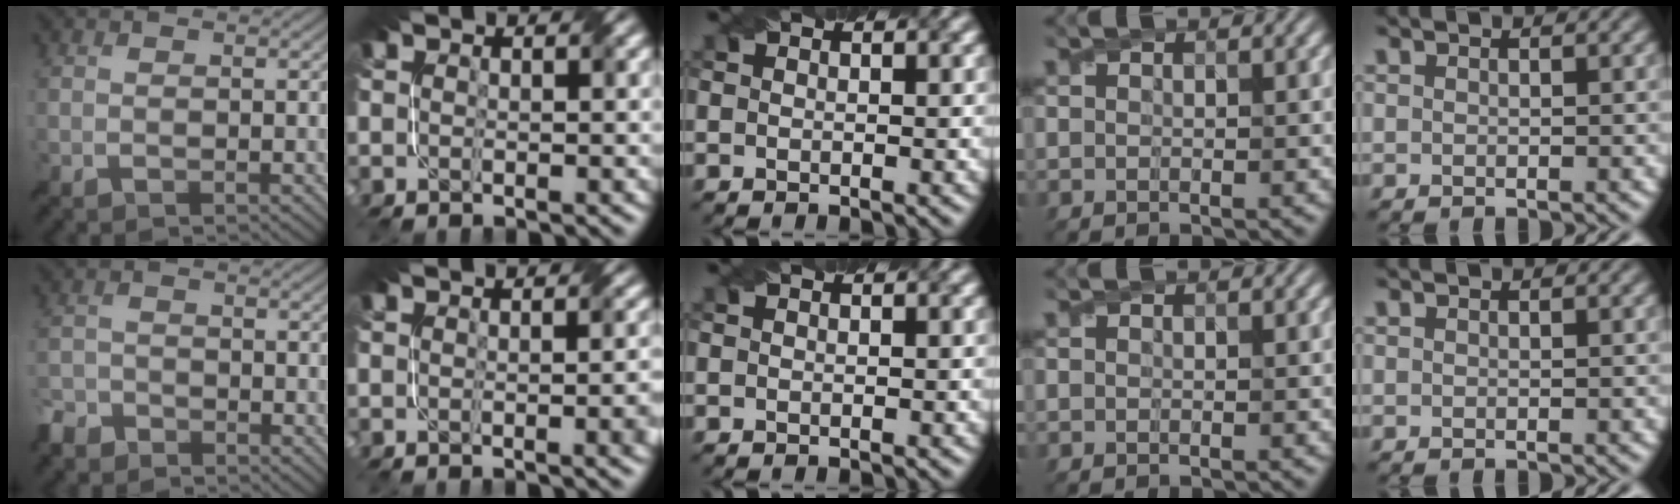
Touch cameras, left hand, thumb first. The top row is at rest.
{"thumb": {"total": 3.6, "force": [-3.2, 1.6, 0.7], "torque": [-0.012, -0.003, -0.075]}, "index": {"total": 2.4, "force": [-0.4, 0.6, 2.3], "torque": [-0.018, 0.004, -0.005]}}